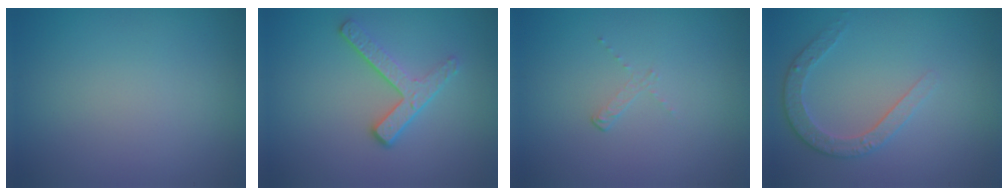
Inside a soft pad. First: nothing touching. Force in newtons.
{"total": 2.9, "press": 2.4, "slide": 1.6}
{"total": 0.8, "press": 0.3, "slide": 0.7}
{"total": 2.6, "press": 2.5, "slide": 0.8}